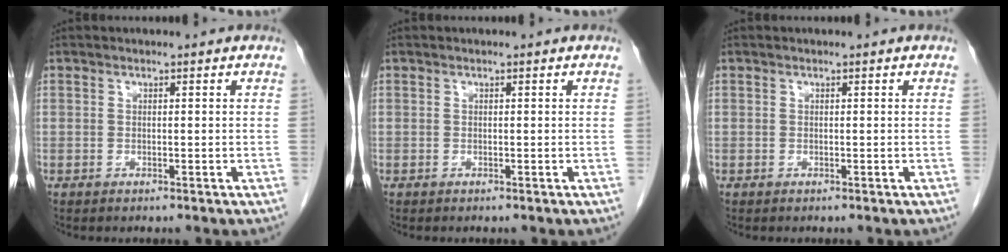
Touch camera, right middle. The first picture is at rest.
{"total": 0.0}
{"total": 0.0}